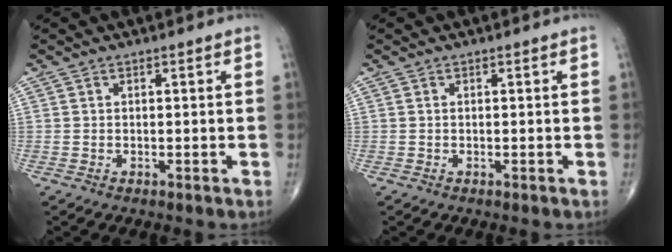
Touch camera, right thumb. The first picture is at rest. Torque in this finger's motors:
{"motor_torque": [-0.10, 0.30, 0.10, 0.03, 0.01]}